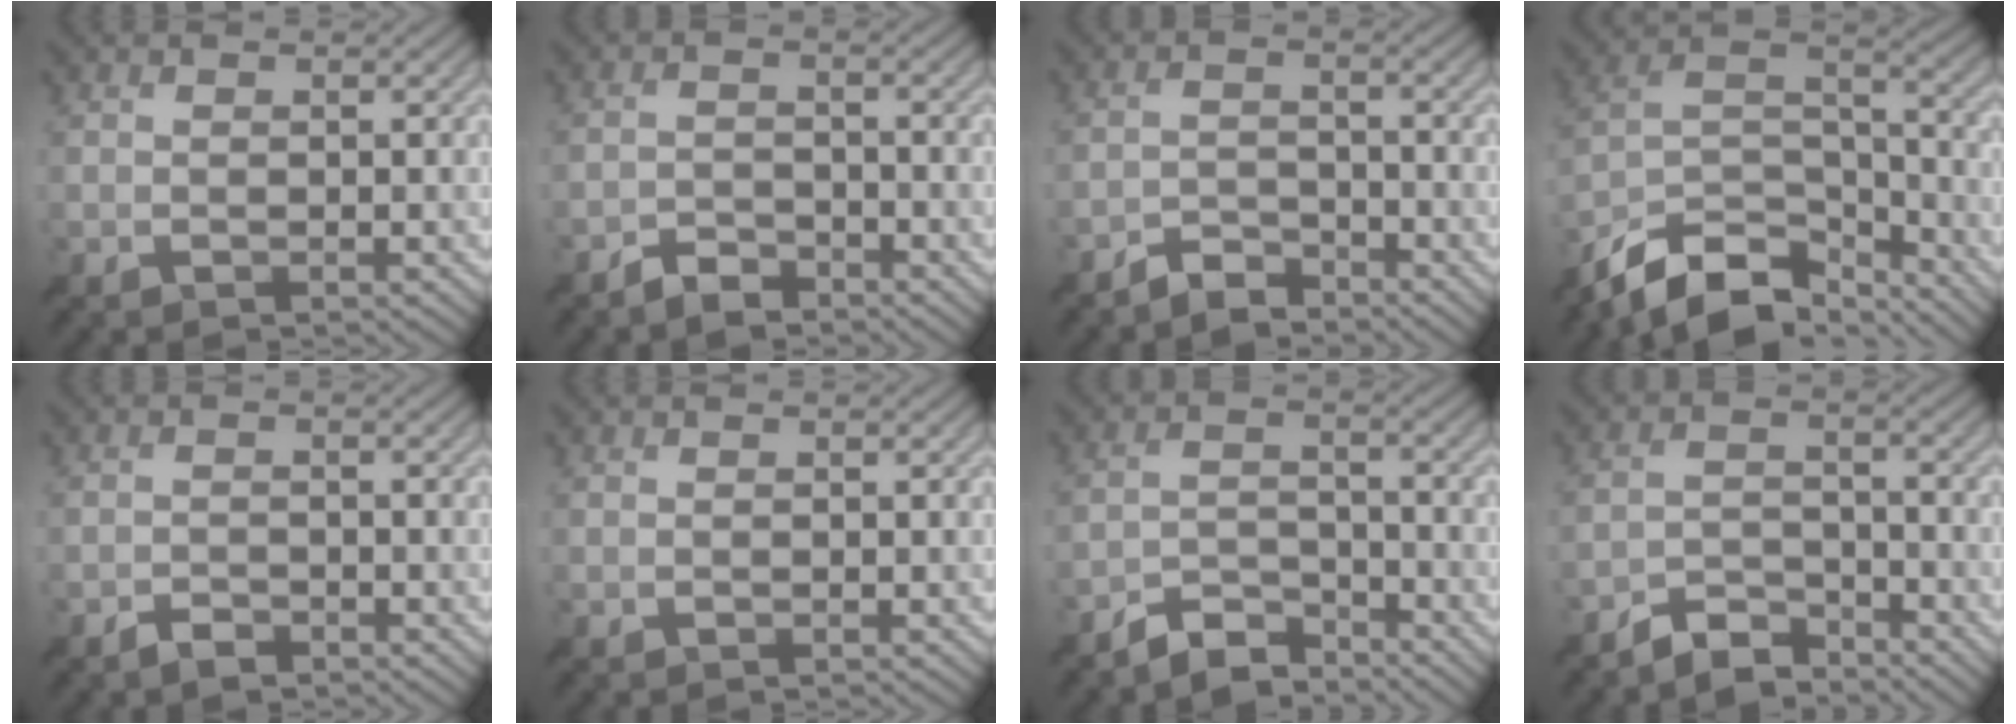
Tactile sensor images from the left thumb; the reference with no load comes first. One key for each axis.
{"total": 2.9, "fx": -2.6, "fy": 1.1, "fz": 0.8, "tx": -0.010, "ty": 0.002, "tz": -0.054}
{"total": 3.5, "fx": -3.3, "fy": 1.2, "fz": 0.8, "tx": -0.010, "ty": 0.001, "tz": -0.068}
{"total": 13.4, "fx": -10.8, "fy": 5.0, "fz": 6.1, "tx": -0.134, "ty": 0.008, "tz": -0.199}
{"total": 1.8, "fx": -1.5, "fy": 0.8, "fz": 0.6, "tx": -0.008, "ty": 0.000, "tz": -0.030}
{"total": 0.0}
{"total": 5.0, "fx": -4.6, "fy": 1.6, "fz": 1.3, "tx": -0.023, "ty": -0.002, "tz": -0.094}
{"total": 4.6, "fx": -4.2, "fy": 1.4, "fz": 1.1, "tx": -0.018, "ty": 0.000, "tz": -0.088}